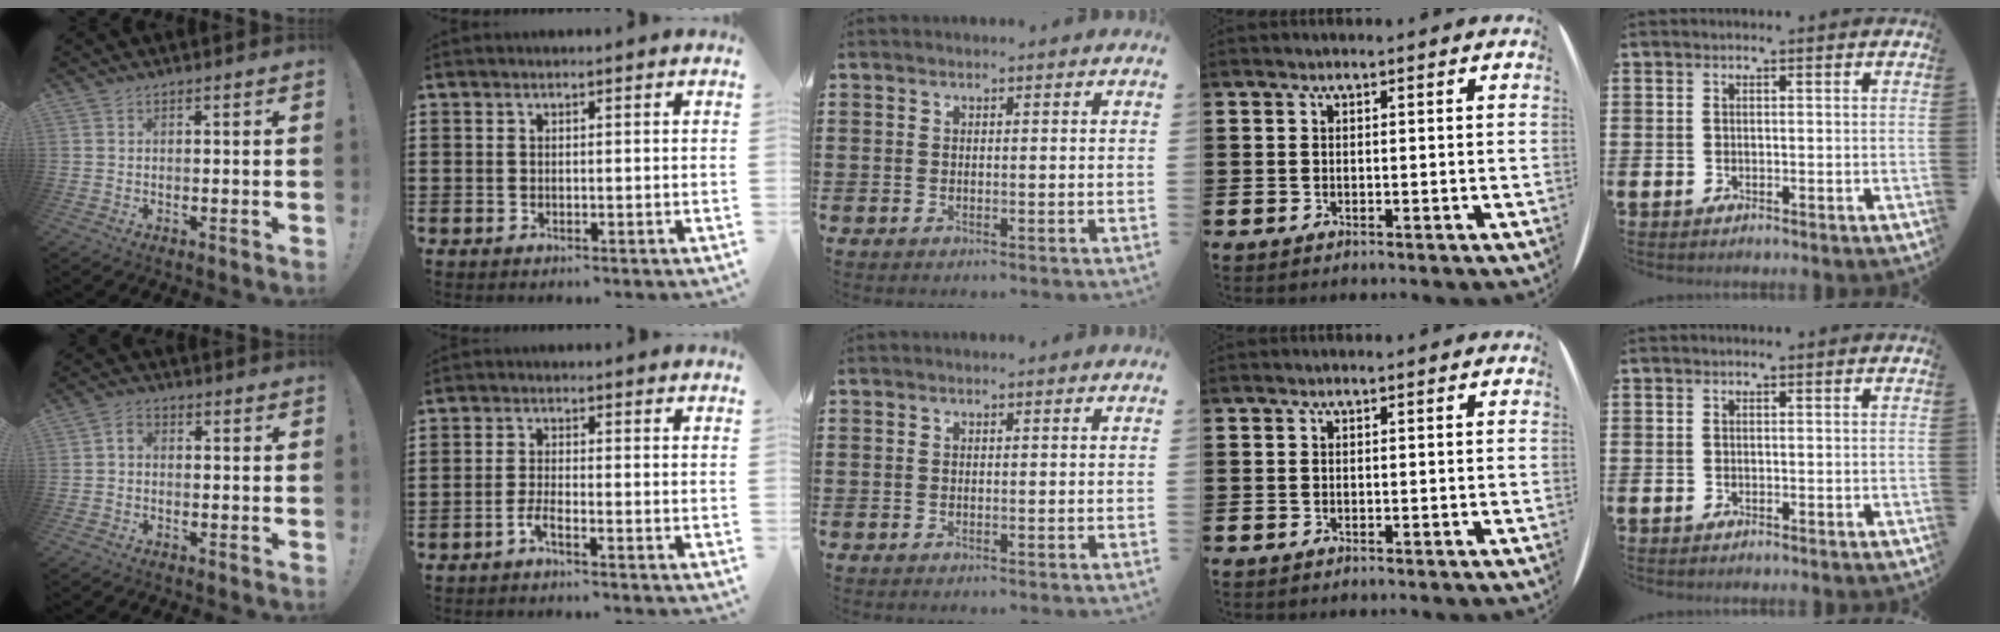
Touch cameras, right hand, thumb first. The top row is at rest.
{"thumb": {"total": 2.3, "force": [-0.9, 1.7, 1.4], "torque": [-0.032, 0.011, -0.014]}, "index": {"total": 2.3, "force": [-1.8, -0.1, 1.5], "torque": [-0.034, -0.002, -0.035]}}